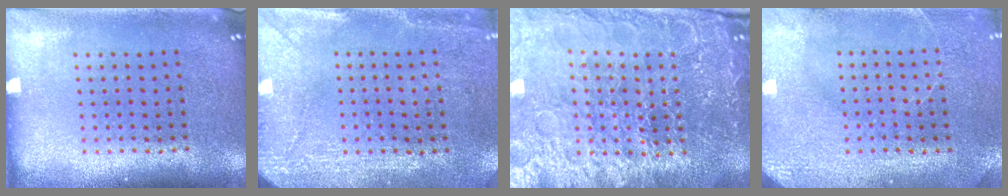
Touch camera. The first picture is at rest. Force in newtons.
{"total": 2.9, "press": 2.6, "slide": 1.3}
{"total": 5.4, "press": 4.9, "slide": 2.1}
{"total": 2.9, "press": 2.8, "slide": 0.7}